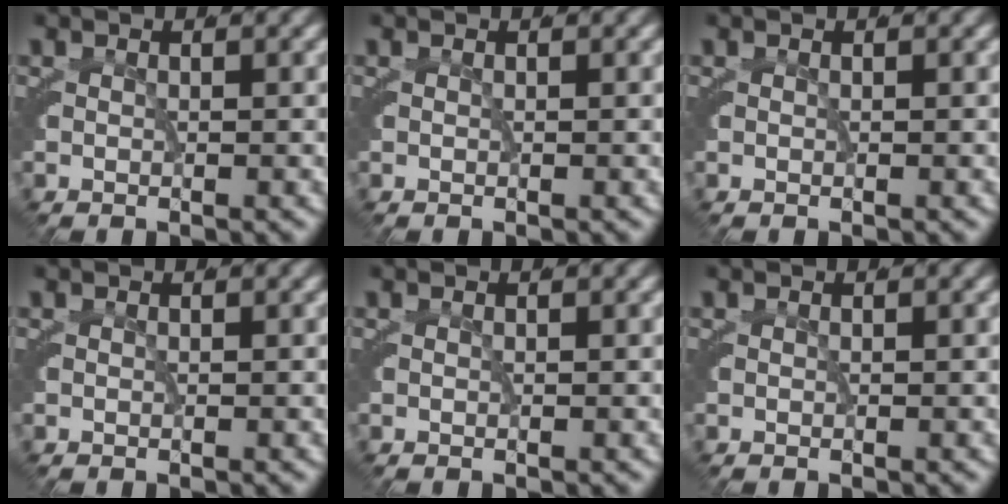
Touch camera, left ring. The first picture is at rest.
{"total": 0.0}
{"total": 0.0}
{"total": 0.0}
{"total": 0.0}
{"total": 0.0}